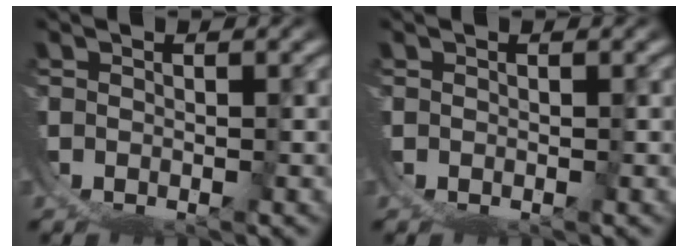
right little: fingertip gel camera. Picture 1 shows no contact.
{"total": 0.0}